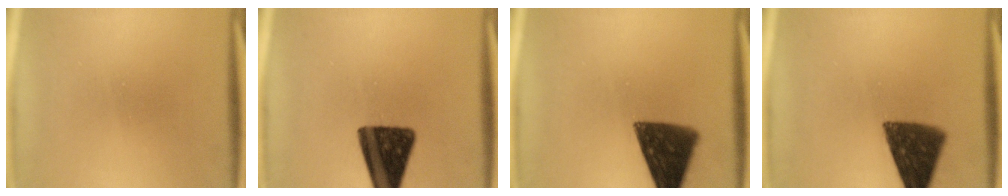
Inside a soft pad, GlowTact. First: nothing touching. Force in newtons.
{"total": 14.3}
{"total": 12.4}
{"total": 11.3}